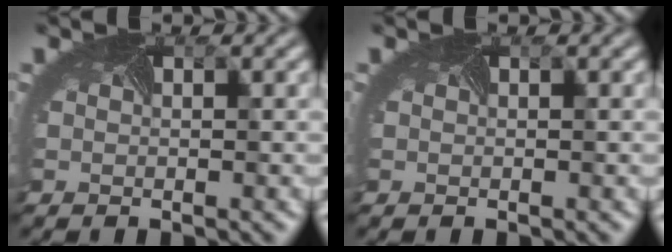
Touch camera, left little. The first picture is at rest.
{"total": 0.0}